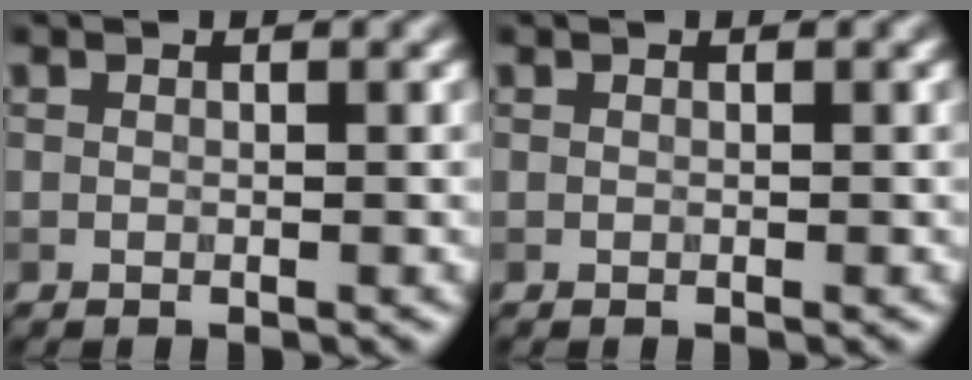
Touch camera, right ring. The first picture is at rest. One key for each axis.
{"total": 0.0}